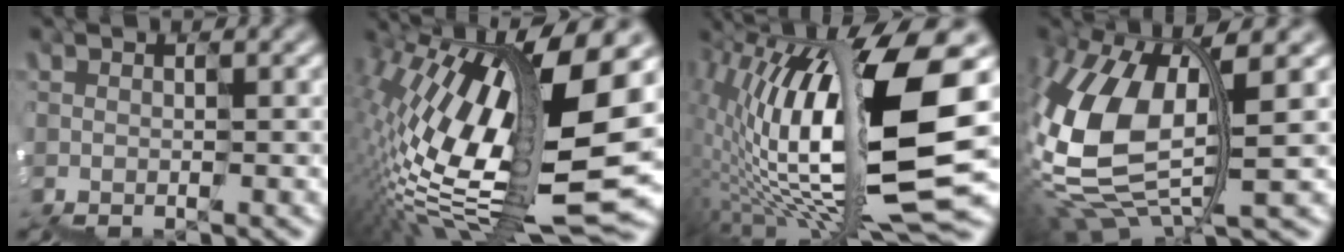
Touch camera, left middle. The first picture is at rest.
{"total": 14.3, "force": [0.8, 5.1, 13.3], "torque": [-0.268, 0.011, 0.006]}
{"total": 14.7, "force": [0.9, 4.7, 13.9], "torque": [-0.269, 0.015, 0.021]}
{"total": 7.7, "force": [1.1, 4.2, 6.4], "torque": [-0.182, -0.010, 0.027]}